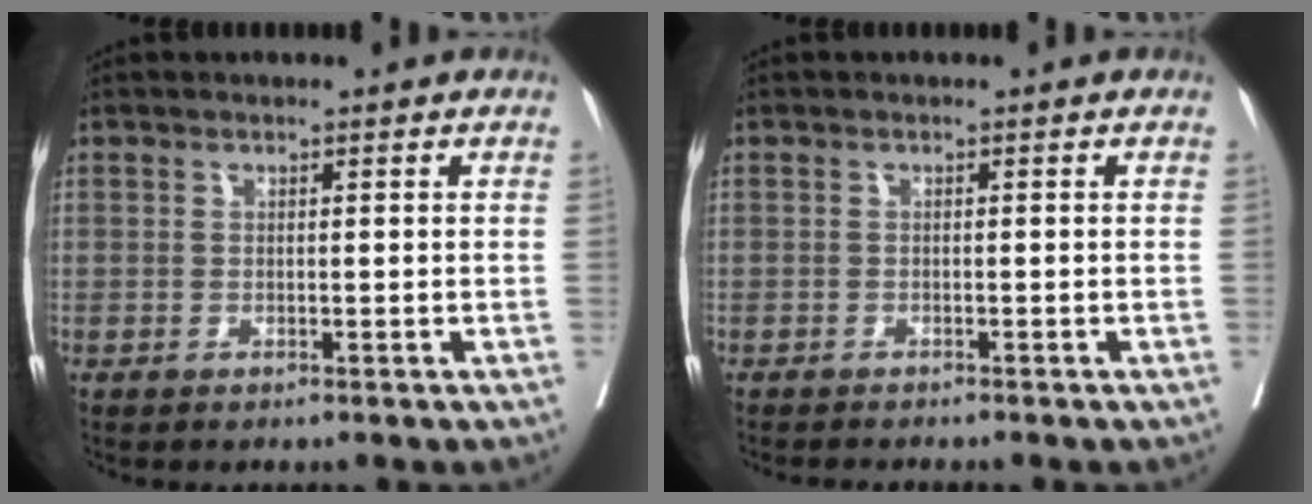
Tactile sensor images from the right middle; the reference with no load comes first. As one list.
[{"total": 1.9, "force": [-1.8, -0.1, 0.4], "torque": [-0.009, -0.005, -0.026]}]